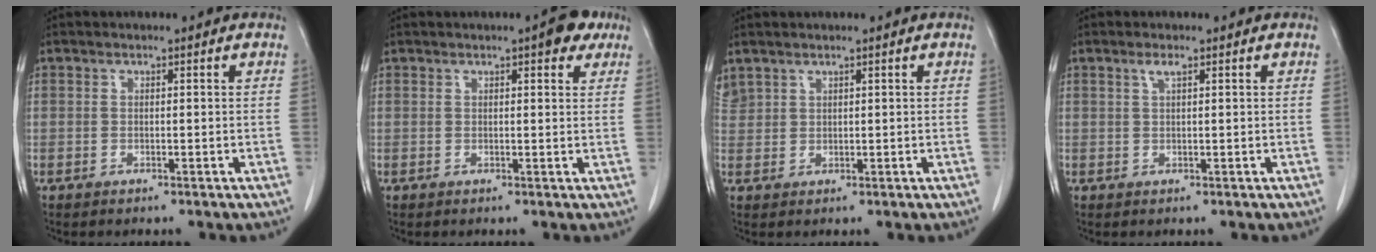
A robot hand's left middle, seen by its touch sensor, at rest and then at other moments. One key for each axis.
{"total": 3.9, "fx": 2.5, "fy": 1.3, "fz": 2.7, "tx": -0.034, "ty": 0.004, "tz": 0.027}
{"total": 2.5, "fx": 2.2, "fy": 1.3, "fz": 0.3, "tx": -0.011, "ty": 0.011, "tz": 0.049}
{"total": 1.2, "fx": 0.7, "fy": 0.1, "fz": 1.0, "tx": -0.025, "ty": 0.001, "tz": 0.014}